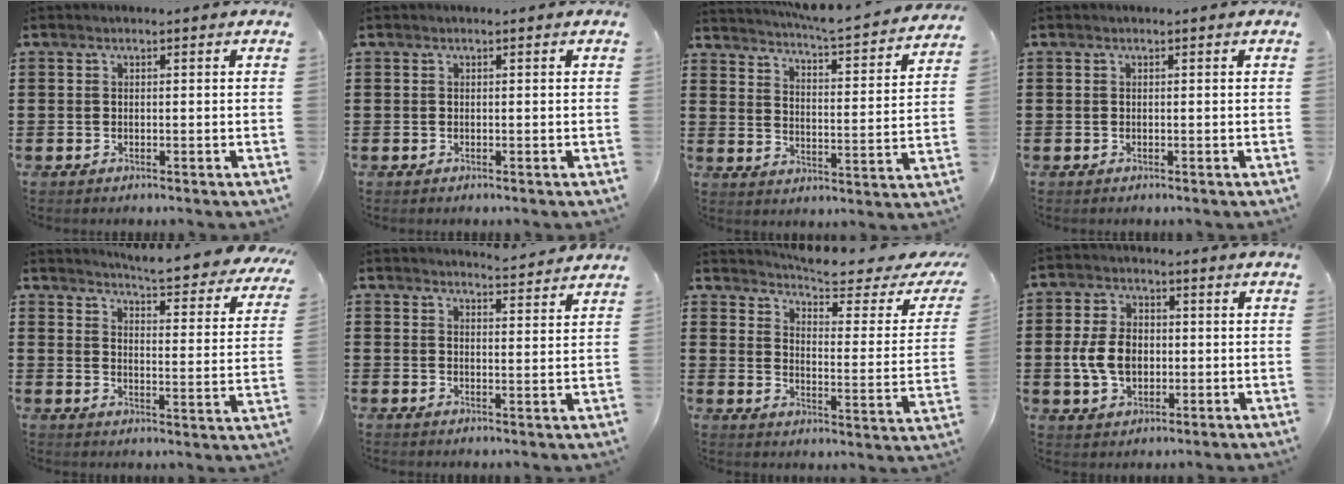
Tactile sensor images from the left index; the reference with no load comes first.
{"total": 0.0}
{"total": 4.5, "force": [4.3, -0.7, 1.2], "torque": [-0.047, -0.041, 0.064]}
{"total": 0.0}
{"total": 5.2, "force": [4.9, -0.6, 1.8], "torque": [-0.042, -0.050, 0.077]}
{"total": 3.5, "force": [3.4, -0.3, 0.2], "torque": [-0.007, -0.018, 0.062]}
{"total": 5.5, "force": [4.8, 0.1, 2.7], "torque": [-0.062, -0.042, 0.074]}
{"total": 6.6, "force": [-0.4, 4.5, 4.8], "torque": [-0.107, 0.003, -0.015]}